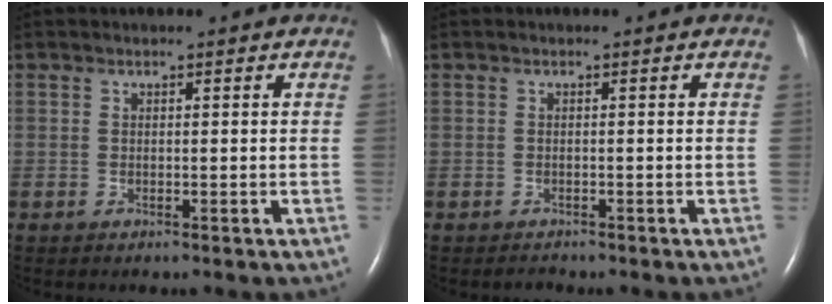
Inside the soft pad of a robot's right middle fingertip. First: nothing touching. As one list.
[{"total": 0.6, "force": [-0.6, 0.1, 0.0], "torque": [-0.002, -0.003, -0.009]}]